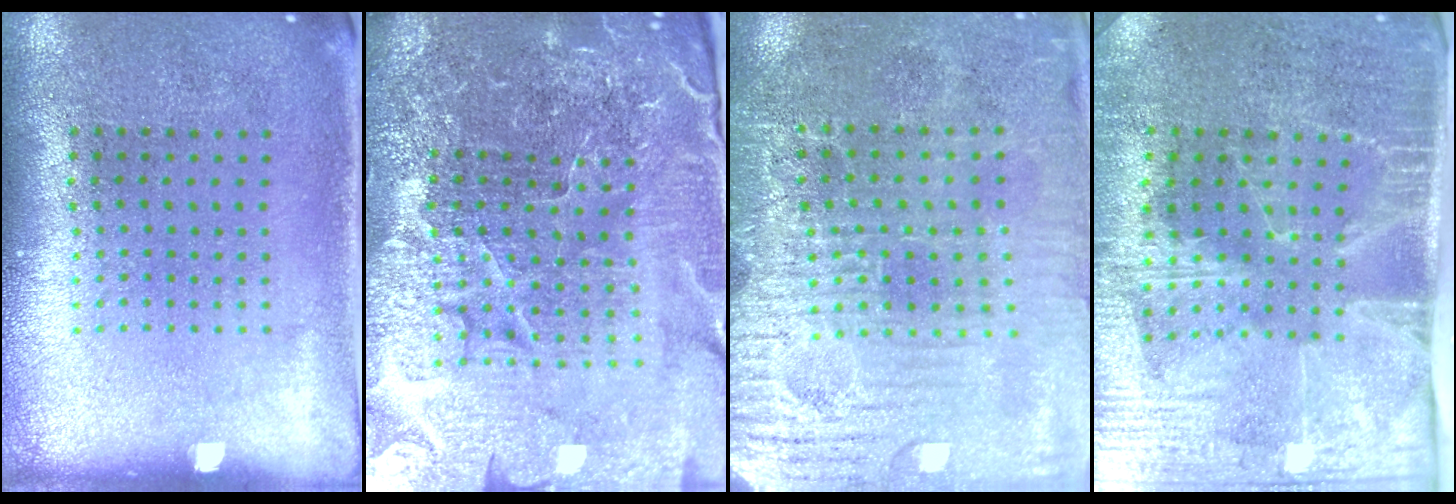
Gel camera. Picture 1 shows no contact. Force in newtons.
{"total": 6.1, "press": 5.5, "slide": 2.5}
{"total": 3.5, "press": 3.4, "slide": 0.6}
{"total": 4.2, "press": 3.5, "slide": 2.2}